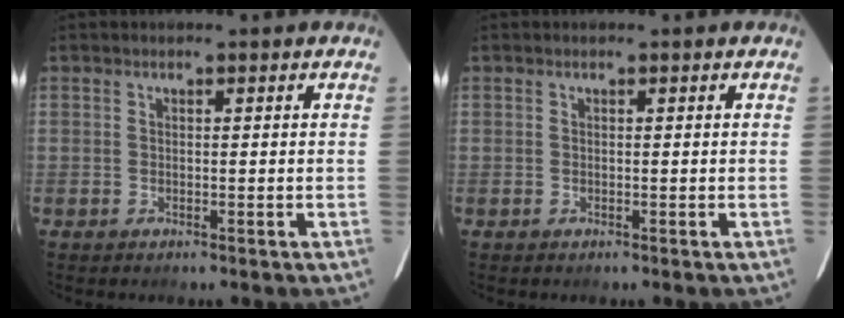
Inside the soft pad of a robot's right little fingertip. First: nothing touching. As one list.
[{"total": 0.0}]